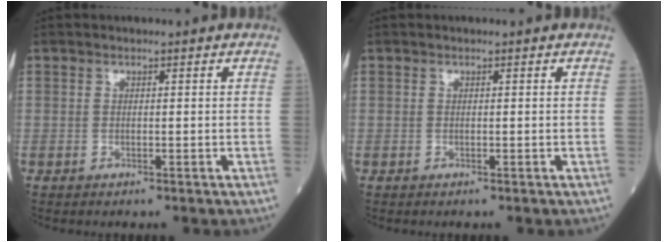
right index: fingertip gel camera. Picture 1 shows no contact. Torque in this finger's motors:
{"motor_torque": [0.00, 0.00, 0.00, -0.01]}